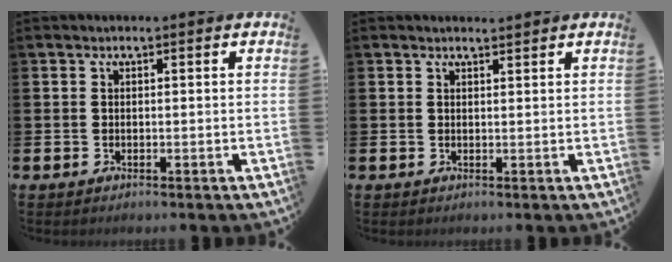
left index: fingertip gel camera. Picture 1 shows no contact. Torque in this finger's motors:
{"motor_torque": [-0.18, -0.10, -0.06, -0.01]}